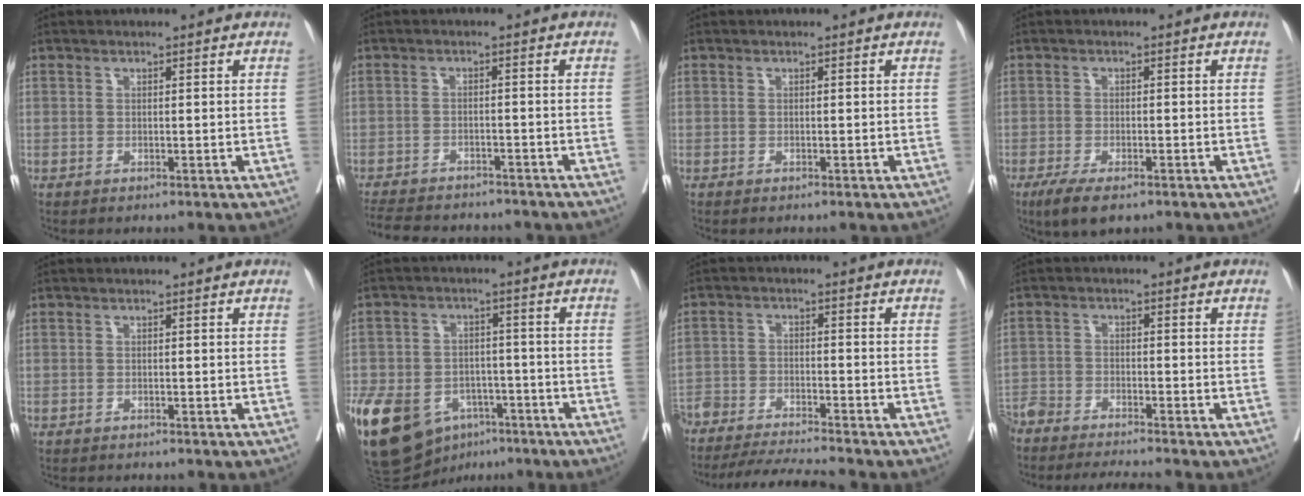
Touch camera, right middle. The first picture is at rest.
{"total": 14.2, "force": [-12.5, 4.2, 5.2], "torque": [-0.118, -0.009, -0.167]}
{"total": 0.0}
{"total": 5.7, "force": [-3.9, 1.7, 3.8], "torque": [-0.067, -0.012, -0.062]}
{"total": 1.5, "force": [-1.4, 0.2, 0.4], "torque": [-0.009, -0.002, -0.019]}
{"total": 20.2, "force": [-10.4, 13.2, 11.1], "torque": [-0.280, -0.007, -0.165]}
{"total": 12.7, "force": [-11.8, -0.1, 4.6], "torque": [-0.069, -0.008, -0.192]}
{"total": 10.7, "force": [-10.0, 0.2, 3.8], "torque": [-0.057, -0.002, -0.166]}